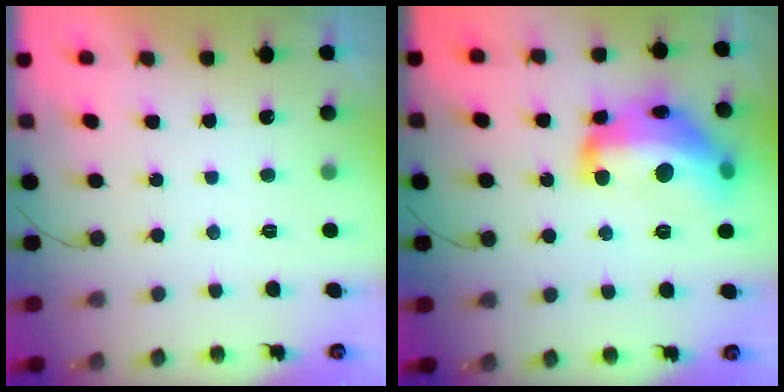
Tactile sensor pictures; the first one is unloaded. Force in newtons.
{"total": 22.0, "press": 22.0, "slide": 1.3}